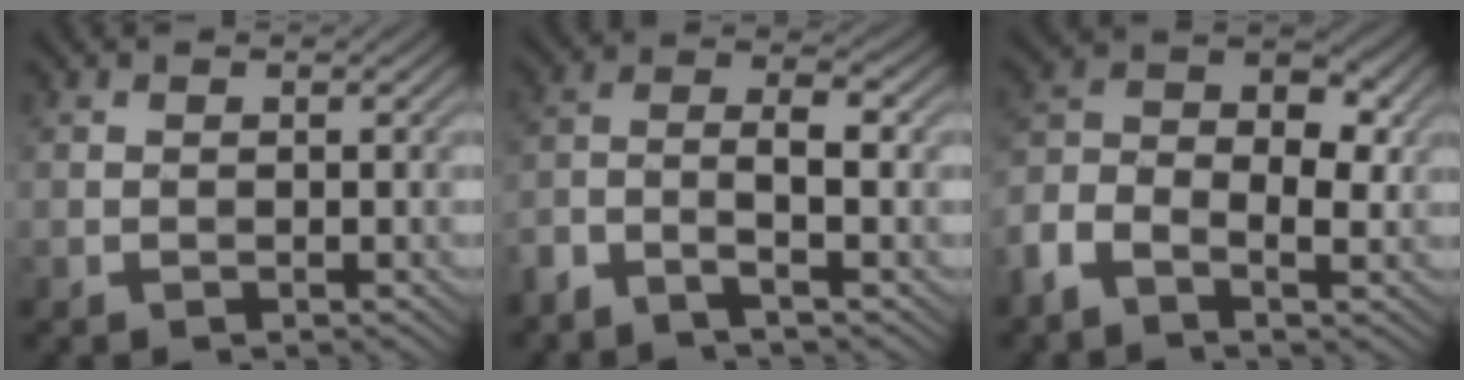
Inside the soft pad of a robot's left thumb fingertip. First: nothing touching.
{"total": 5.2, "force": [-3.0, 1.3, 4.1], "torque": [-0.084, 0.006, -0.072]}
{"total": 8.7, "force": [-2.5, 5.3, 6.4], "torque": [-0.127, 0.002, -0.065]}